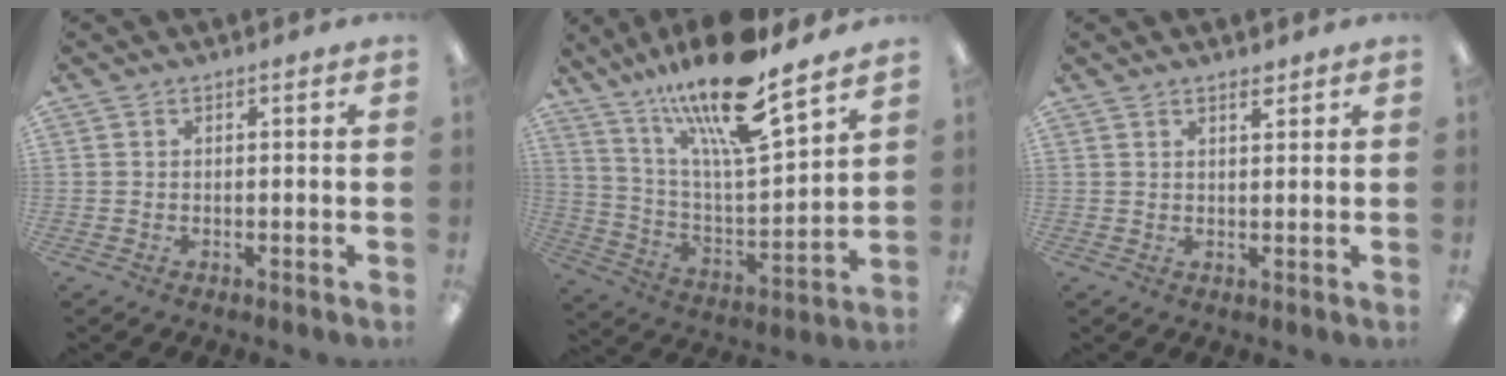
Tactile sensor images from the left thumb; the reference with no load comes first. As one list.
[{"total": 21.2, "force": [16.5, 4.2, 12.6], "torque": [-0.230, -0.100, 0.274]}, {"total": 2.0, "force": [1.7, 0.5, 1.0], "torque": [-0.015, -0.004, 0.029]}]